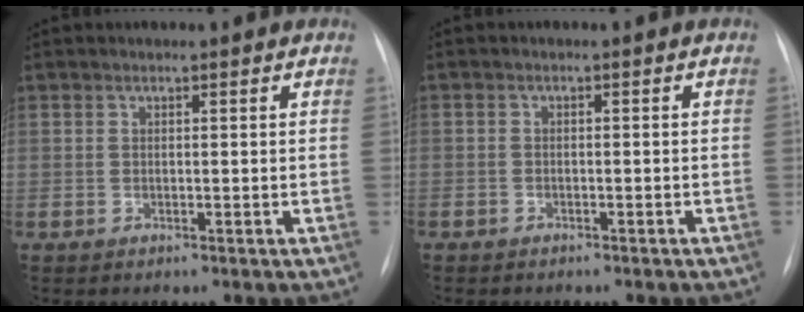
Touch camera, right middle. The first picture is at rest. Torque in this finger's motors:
{"motor_torque": [1.35, -0.79, 0.29, -0.21]}